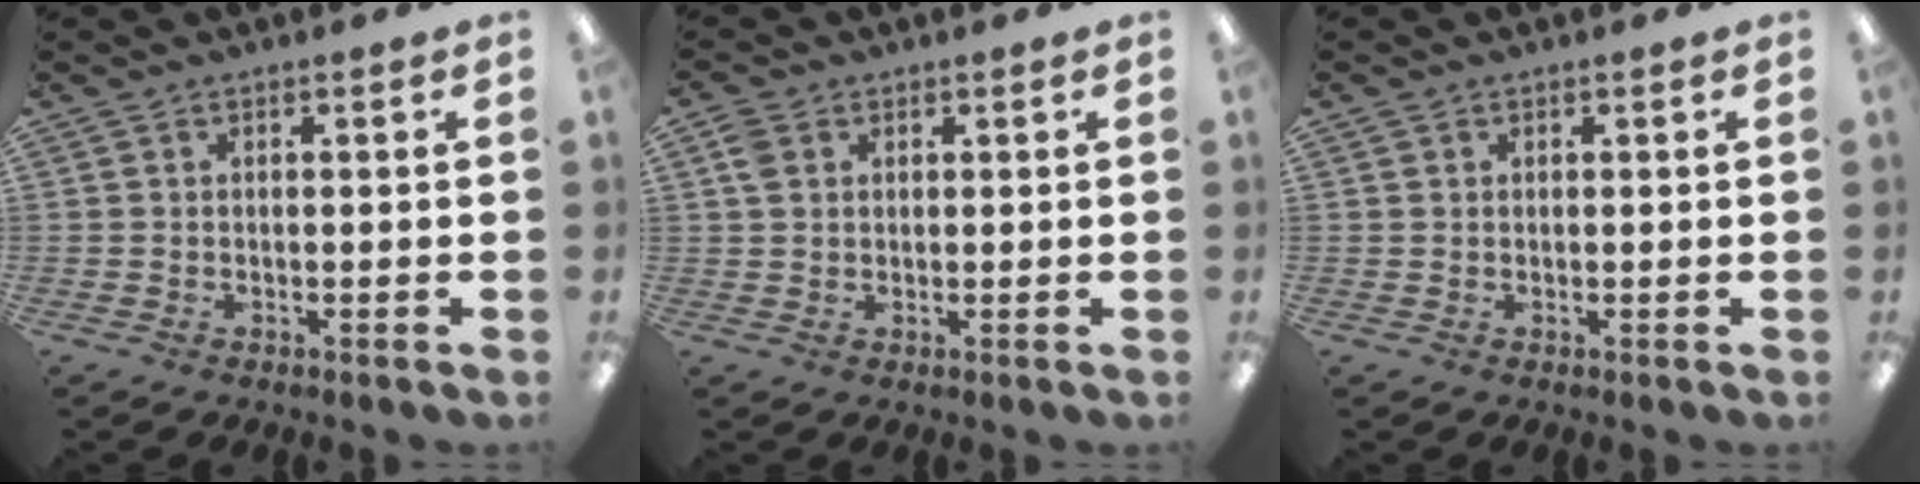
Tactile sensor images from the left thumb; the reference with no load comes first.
{"total": 3.8, "force": [1.7, 3.0, 1.7], "torque": [-0.032, 0.001, 0.031]}
{"total": 1.2, "force": [0.7, 1.0, 0.1], "torque": [-0.003, 0.002, 0.013]}